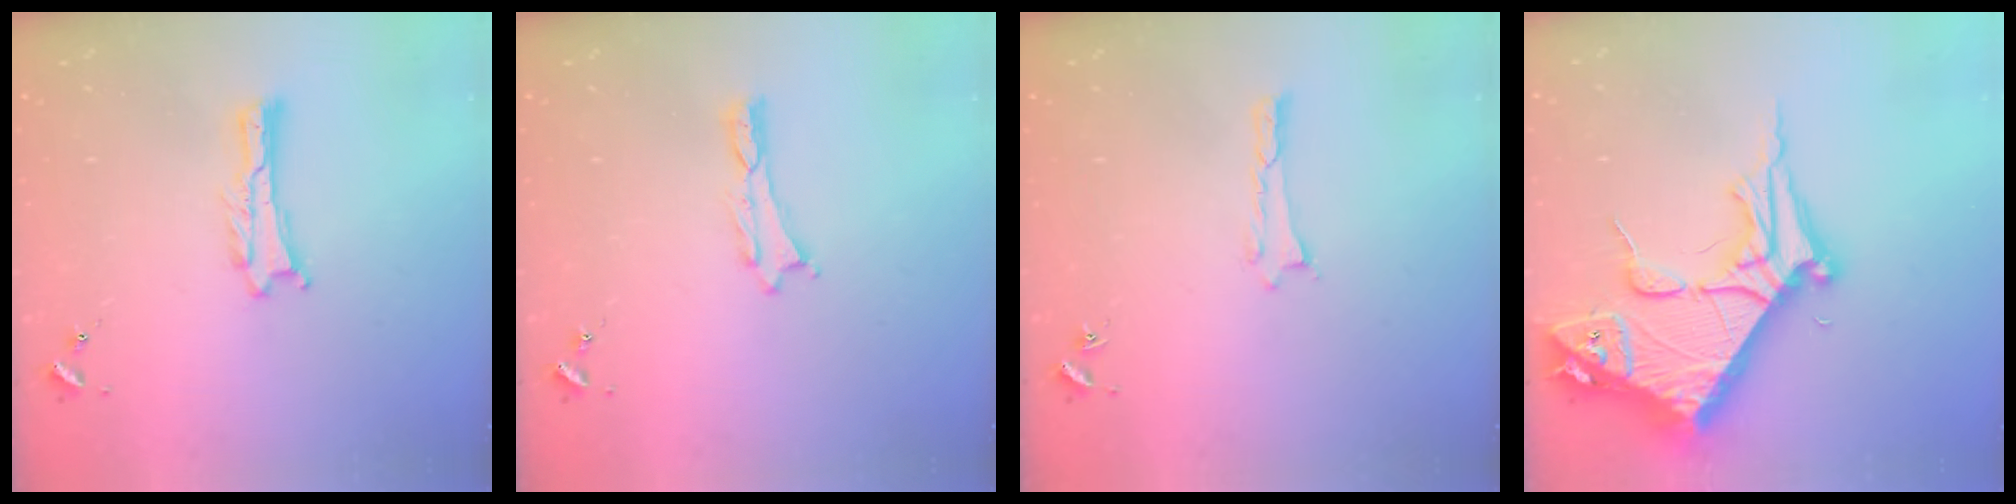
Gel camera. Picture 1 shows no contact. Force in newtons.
{"total": 0.0}
{"total": 0.0}
{"total": 10.6, "press": 10.6, "slide": 1.1}